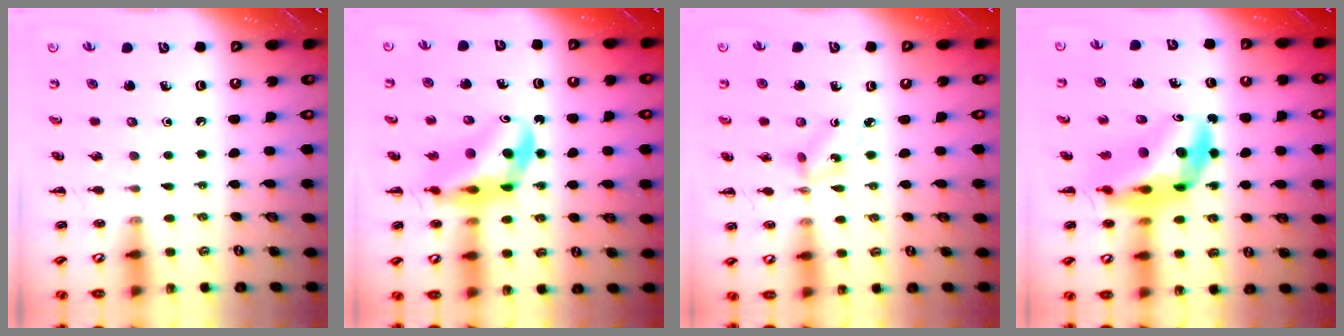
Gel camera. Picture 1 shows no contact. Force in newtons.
{"total": 11.2, "press": 10.7, "slide": 3.3}
{"total": 2.3, "press": 2.2, "slide": 0.5}
{"total": 12.9, "press": 12.3, "slide": 3.8}